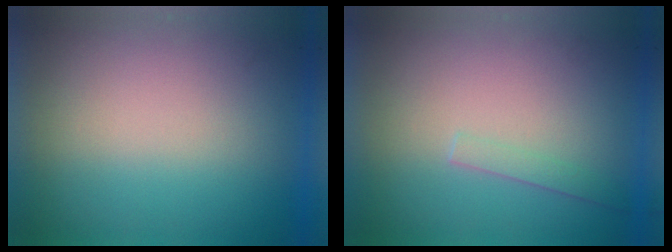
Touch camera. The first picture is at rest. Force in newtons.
{"total": 1.1}